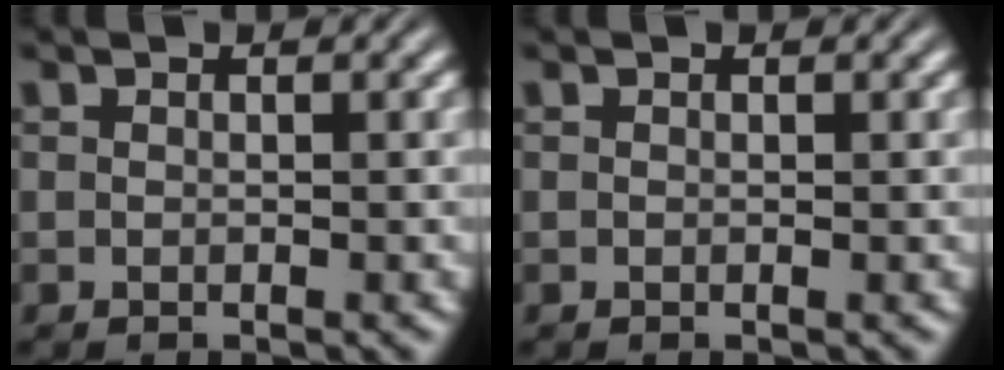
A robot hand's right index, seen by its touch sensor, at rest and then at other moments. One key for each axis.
{"total": 0.0}